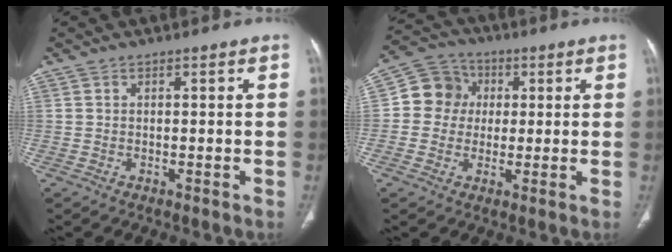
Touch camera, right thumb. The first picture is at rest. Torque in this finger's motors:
{"motor_torque": [0.93, 1.27, 0.31, -0.57, -0.04]}